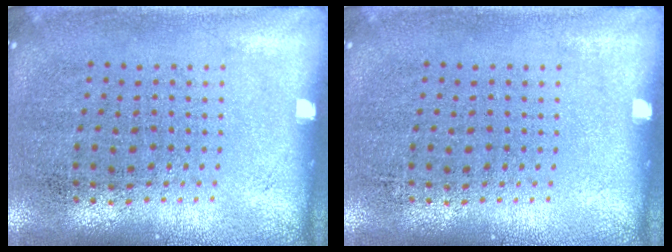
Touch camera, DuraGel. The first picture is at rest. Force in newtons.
{"total": 0.0}